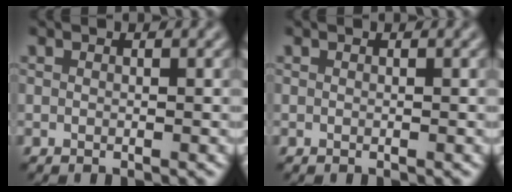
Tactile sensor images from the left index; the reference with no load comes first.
{"total": 0.0}